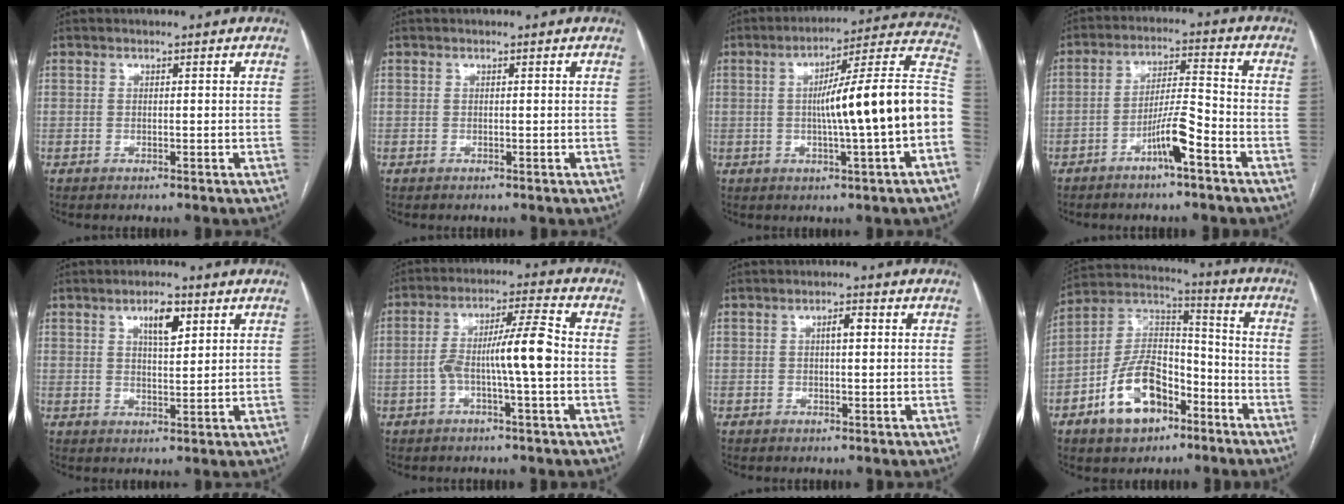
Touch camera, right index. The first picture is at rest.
{"total": 0.0}
{"total": 18.0, "force": [-1.8, -0.1, 17.9], "torque": [-0.232, 0.034, -0.028]}
{"total": 7.1, "force": [-3.9, 0.3, 6.0], "torque": [-0.112, 0.009, -0.069]}
{"total": 4.9, "force": [2.4, 1.5, 4.0], "torque": [-0.067, 0.001, 0.041]}
{"total": 9.2, "force": [-1.5, 0.3, 9.1], "torque": [-0.161, 0.022, -0.030]}
{"total": 2.0, "force": [0.4, 0.6, 1.9], "torque": [-0.032, 0.005, 0.007]}
{"total": 13.7, "force": [-6.9, 7.7, 9.0], "torque": [-0.180, 0.023, -0.118]}